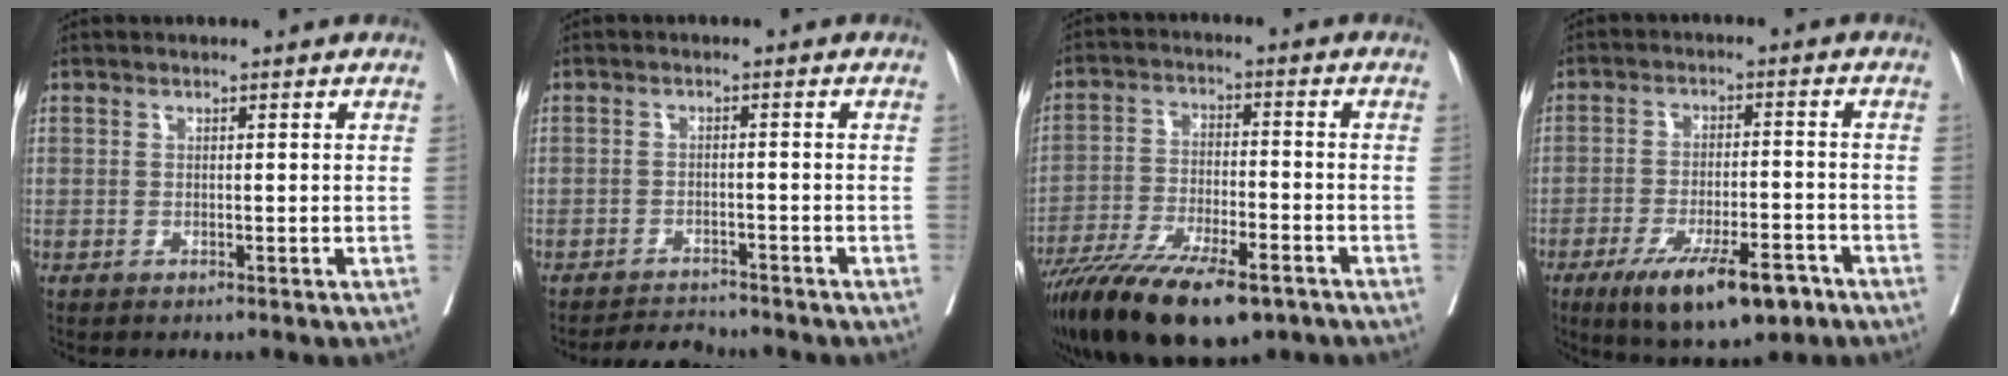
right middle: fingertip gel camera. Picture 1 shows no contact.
{"total": 3.3, "force": [-3.3, -0.1, -0.5], "torque": [0.007, -0.012, -0.054]}
{"total": 18.1, "force": [-12.7, 5.0, 11.8], "torque": [-0.208, -0.038, -0.212]}
{"total": 12.1, "force": [-7.4, 3.4, 9.0], "torque": [-0.142, -0.013, -0.111]}